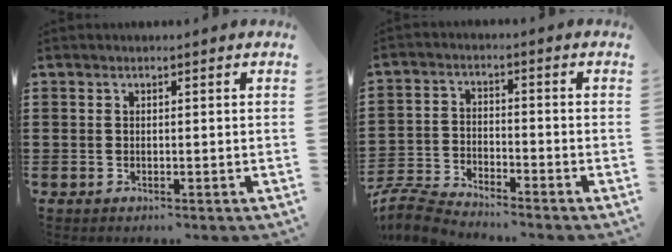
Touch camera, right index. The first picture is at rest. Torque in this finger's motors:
{"motor_torque": [-2.14, 0.00, -1.05, -0.21]}